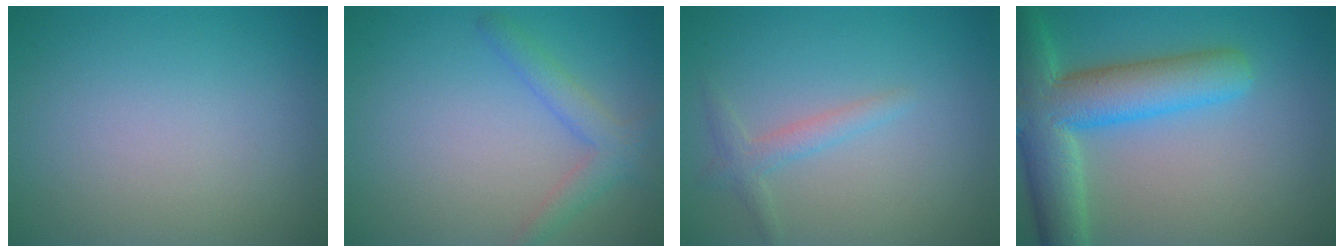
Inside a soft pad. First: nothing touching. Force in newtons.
{"total": 2.5, "press": 2.5, "slide": 0.3}
{"total": 1.7, "press": 1.7, "slide": 0.1}
{"total": 9.2, "press": 9.2, "slide": 0.5}